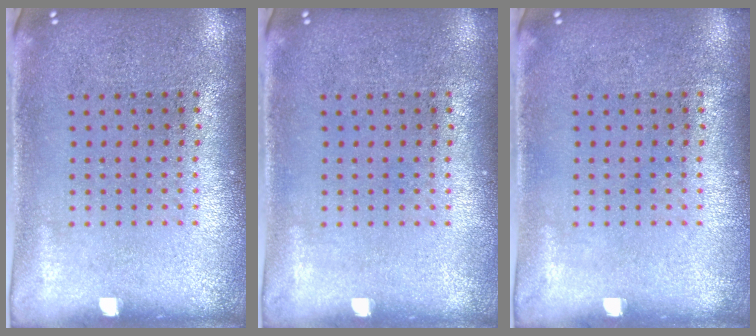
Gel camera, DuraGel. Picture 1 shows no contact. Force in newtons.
{"total": 0.0}
{"total": 0.0}